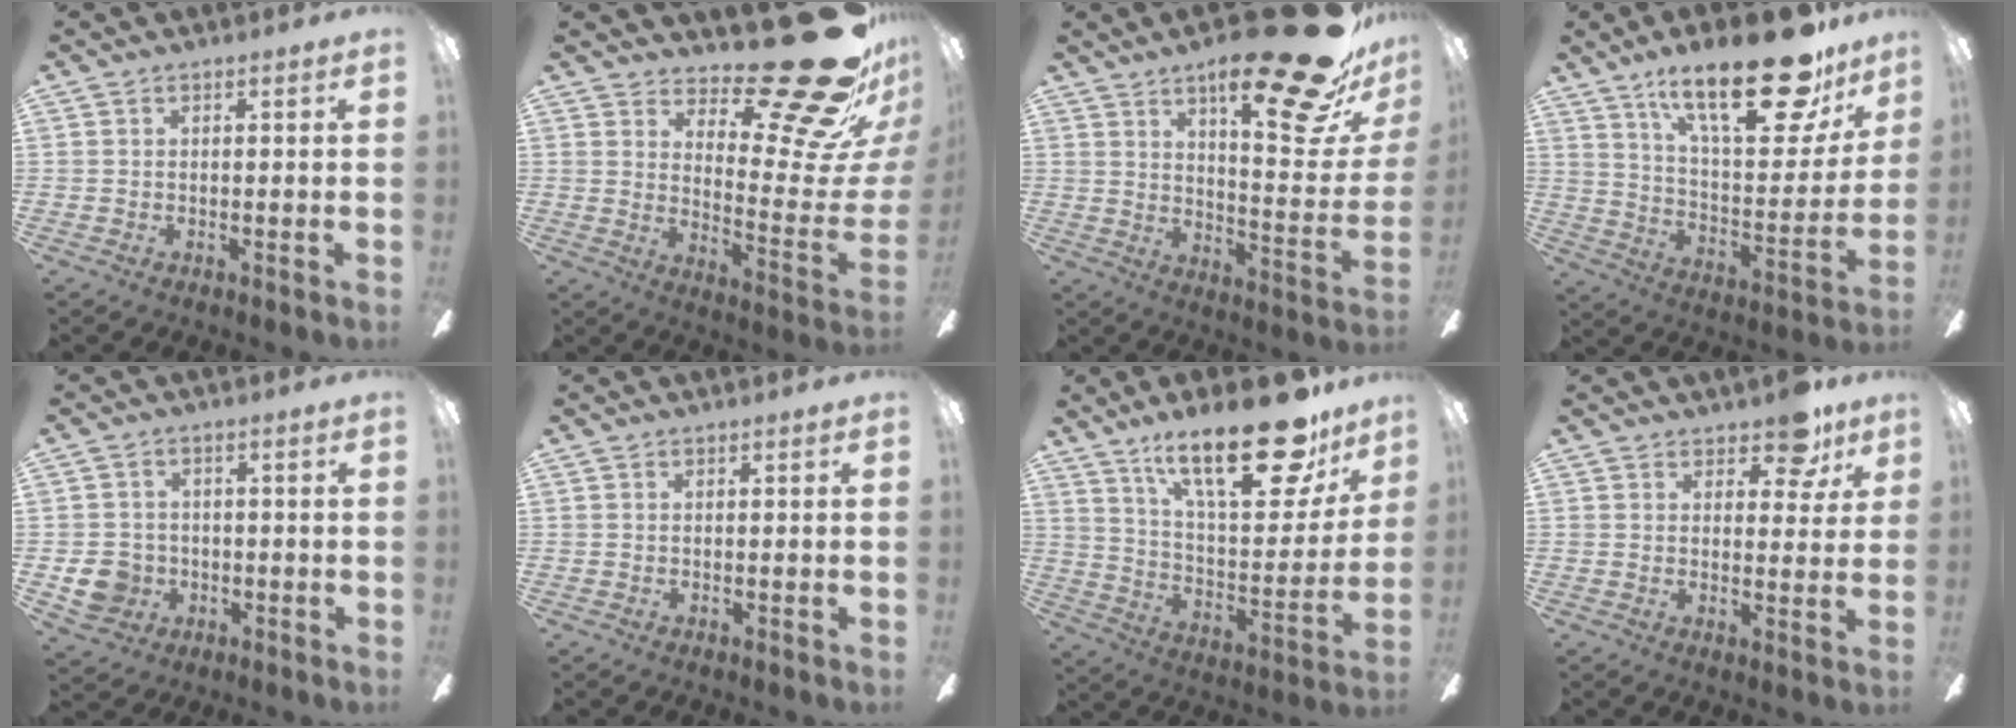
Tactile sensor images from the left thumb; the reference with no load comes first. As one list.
[{"total": 27.2, "force": [17.8, 9.1, 18.4], "torque": [-0.201, -0.136, 0.297]}, {"total": 26.4, "force": [17.2, 6.8, 18.8], "torque": [-0.262, -0.109, 0.271]}, {"total": 27.3, "force": [18.2, 9.1, 18.2], "torque": [-0.268, -0.109, 0.296]}, {"total": 7.0, "force": [-1.5, 6.5, 2.3], "torque": [-0.057, 0.011, -0.026]}, {"total": 0.0}, {"total": 26.8, "force": [17.8, 9.3, 17.7], "torque": [-0.258, -0.107, 0.292]}, {"total": 8.5, "force": [5.7, 4.2, 4.8], "torque": [-0.043, -0.026, 0.096]}]